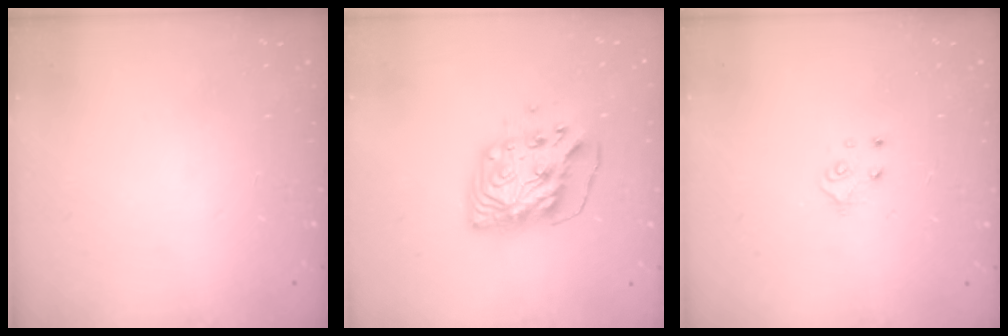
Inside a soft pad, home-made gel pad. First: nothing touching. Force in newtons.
{"total": 10.0, "press": 9.9, "slide": 1.4}
{"total": 4.9, "press": 4.8, "slide": 0.5}